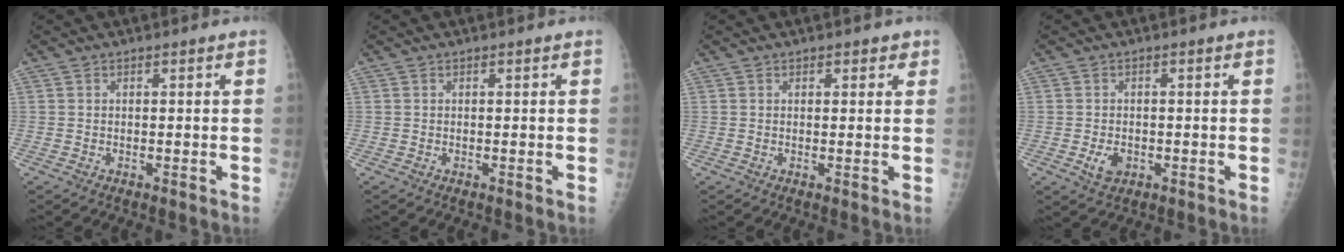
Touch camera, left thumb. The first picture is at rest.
{"total": 0.0}
{"total": 1.8, "force": [1.2, 1.1, 0.9], "torque": [0.007, -0.003, 0.010]}
{"total": 3.3, "force": [-0.9, 2.3, 2.1], "torque": [-0.033, 0.000, -0.010]}